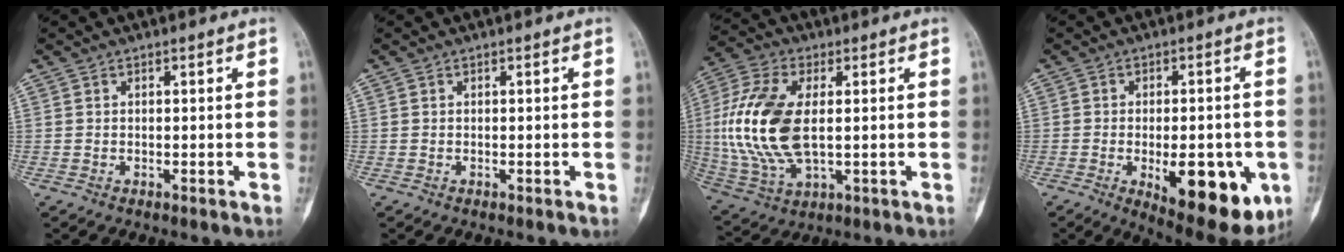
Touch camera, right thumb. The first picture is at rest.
{"total": 0.0}
{"total": 18.6, "force": [1.2, 10.0, 15.7], "torque": [-0.344, -0.004, 0.027]}
{"total": 17.4, "force": [-5.2, 7.4, 14.8], "torque": [-0.156, -0.003, -0.052]}